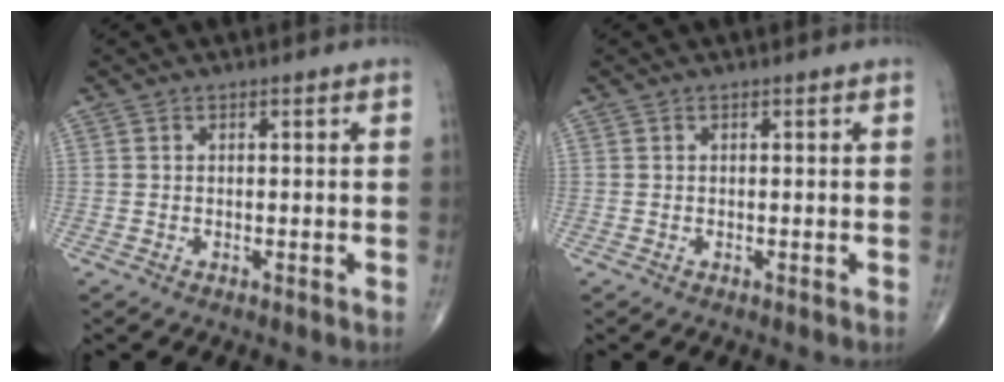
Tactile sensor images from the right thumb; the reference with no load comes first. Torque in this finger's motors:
{"motor_torque": [0.01, 0.01, 0.00, -0.04, 0.00]}